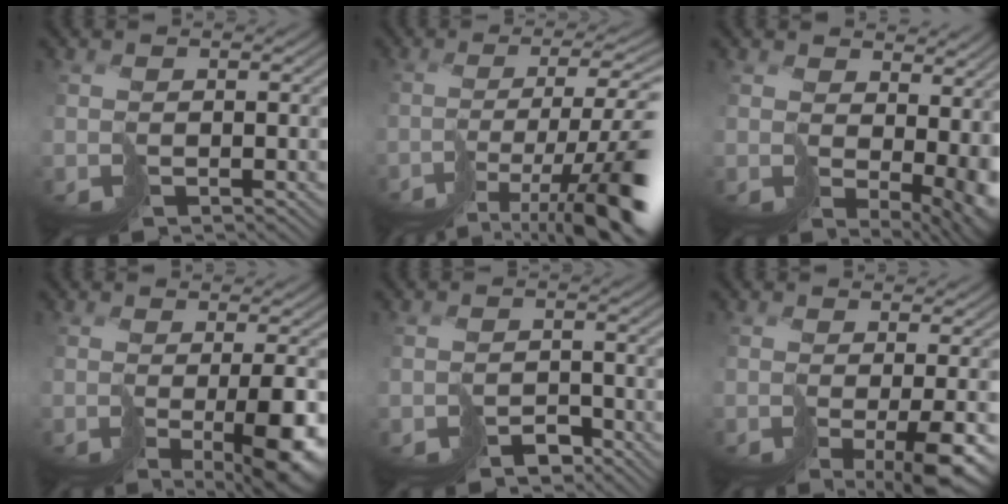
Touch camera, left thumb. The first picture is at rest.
{"total": 15.2, "force": [-7.8, 4.1, 12.4], "torque": [-0.189, -0.009, -0.126]}
{"total": 9.9, "force": [1.8, 5.6, 8.0], "torque": [-0.114, -0.026, 0.063]}
{"total": 8.2, "force": [-2.0, 2.1, 7.6], "torque": [-0.108, -0.012, -0.027]}
{"total": 2.7, "force": [-2.2, 1.3, 1.1], "torque": [-0.016, 0.001, -0.040]}
{"total": 7.9, "force": [-2.7, 2.0, 7.1], "torque": [-0.100, -0.010, -0.039]}